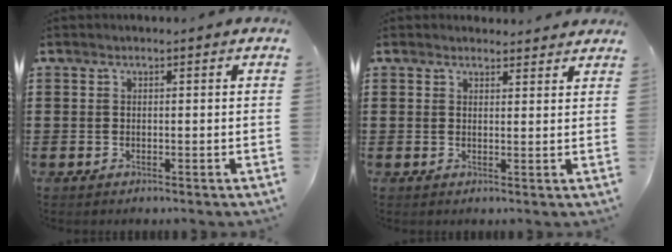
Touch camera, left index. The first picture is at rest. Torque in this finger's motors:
{"motor_torque": [1.27, -0.73, 0.23, 0.02]}